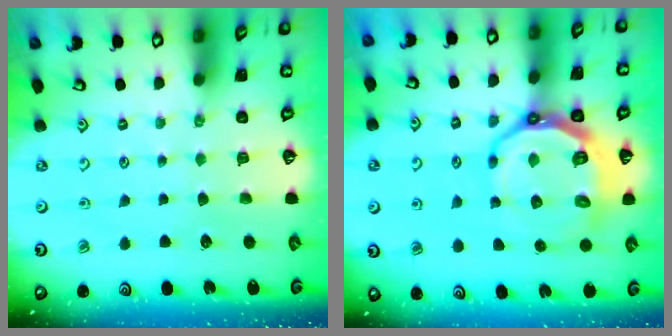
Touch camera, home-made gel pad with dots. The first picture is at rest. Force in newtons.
{"total": 13.4, "press": 12.8, "slide": 4.0}